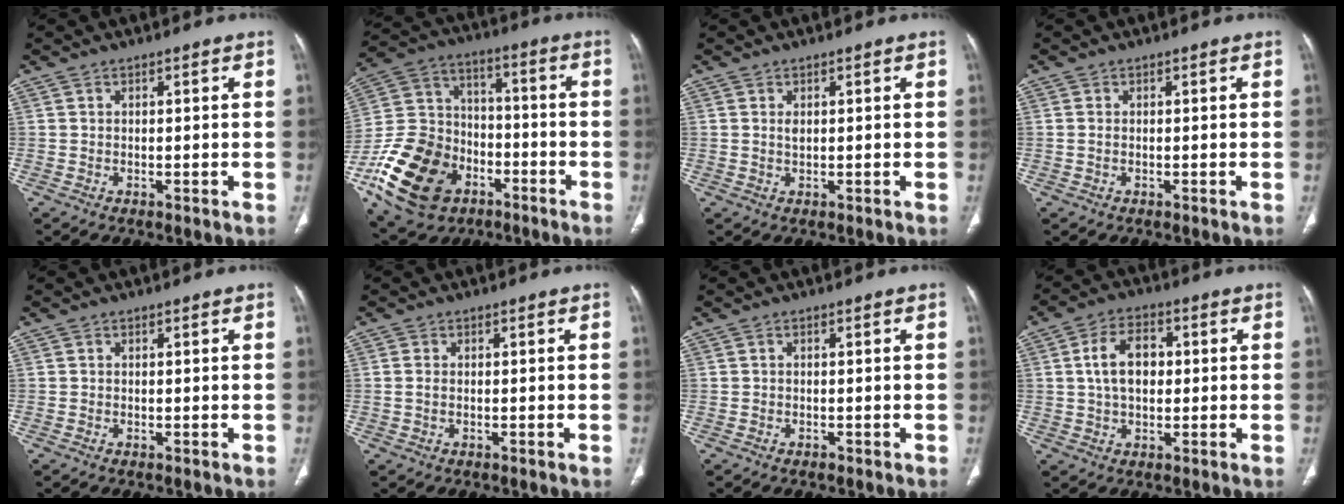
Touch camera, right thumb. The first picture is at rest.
{"total": 22.4, "force": [-10.0, 15.9, 12.2], "torque": [-0.229, 0.064, -0.170]}
{"total": 1.2, "force": [0.3, 0.6, 1.0], "torque": [-0.019, -0.003, 0.009]}
{"total": 0.7, "force": [-0.1, 0.4, 0.6], "torque": [-0.017, 0.000, 0.000]}
{"total": 0.0}
{"total": 1.4, "force": [-0.1, 0.8, 1.1], "torque": [-0.030, 0.001, -0.002]}
{"total": 0.5, "force": [-0.3, 0.3, 0.2], "torque": [-0.004, 0.000, -0.004]}
{"total": 8.3, "force": [1.0, 5.4, 6.3], "torque": [-0.101, 0.013, 0.014]}